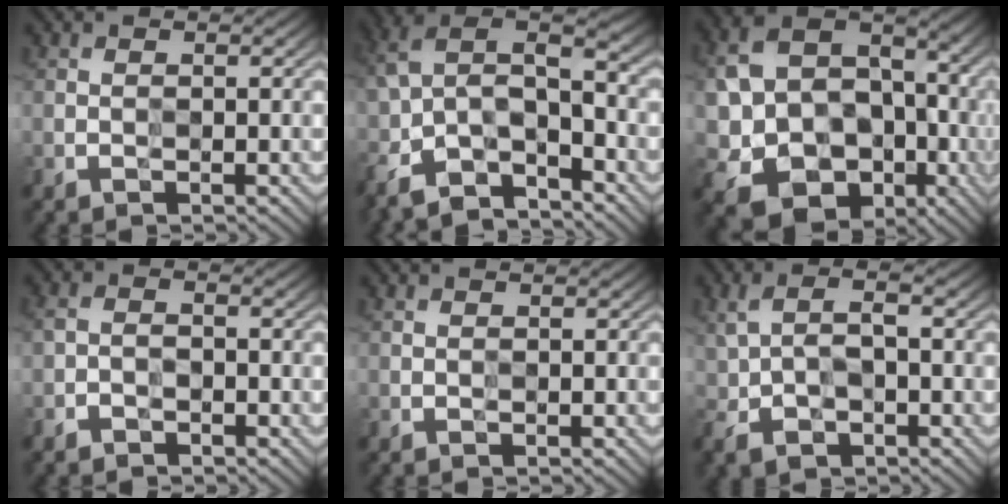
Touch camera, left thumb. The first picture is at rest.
{"total": 11.5, "force": [-6.7, 5.0, 7.9], "torque": [-0.167, -0.010, -0.124]}
{"total": 16.4, "force": [-4.2, 13.2, 8.8], "torque": [-0.176, -0.025, -0.071]}
{"total": 2.0, "force": [-1.5, 1.0, 0.9], "torque": [-0.019, 0.003, -0.034]}
{"total": 0.0}
{"total": 5.3, "force": [-1.0, 3.2, 4.1], "torque": [-0.094, 0.005, -0.019]}